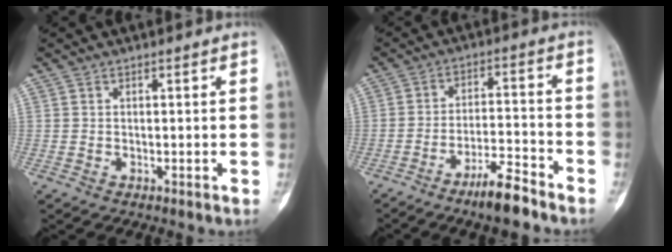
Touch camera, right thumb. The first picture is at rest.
{"total": 8.4, "force": [-6.3, 1.6, 5.4], "torque": [-0.093, 0.048, -0.108]}